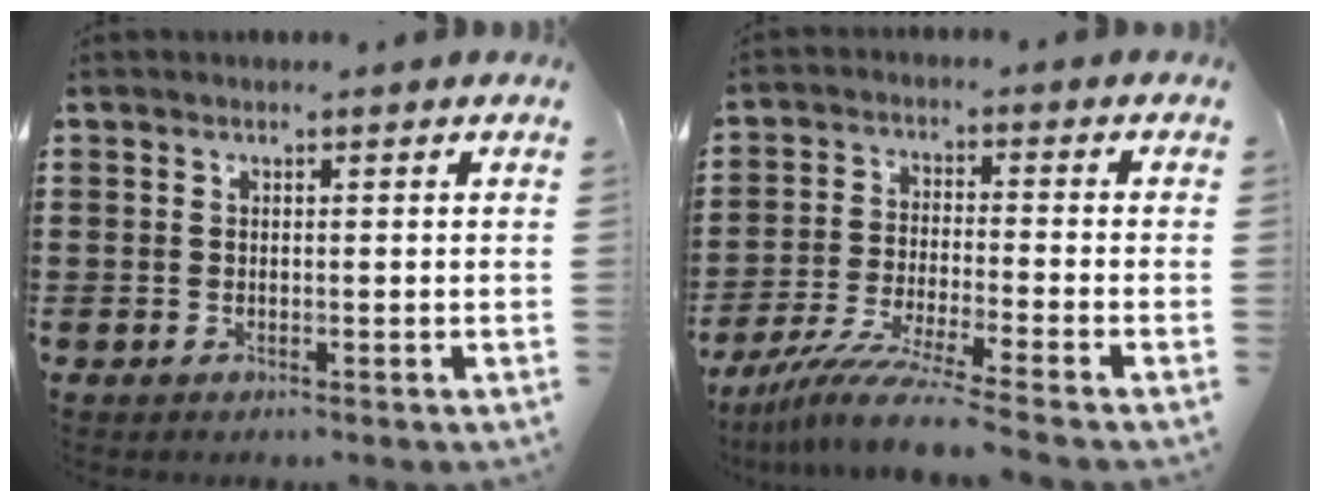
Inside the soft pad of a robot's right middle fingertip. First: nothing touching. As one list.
[{"total": 7.9, "force": [-6.8, -0.4, 4.1], "torque": [-0.087, -0.015, -0.130]}]